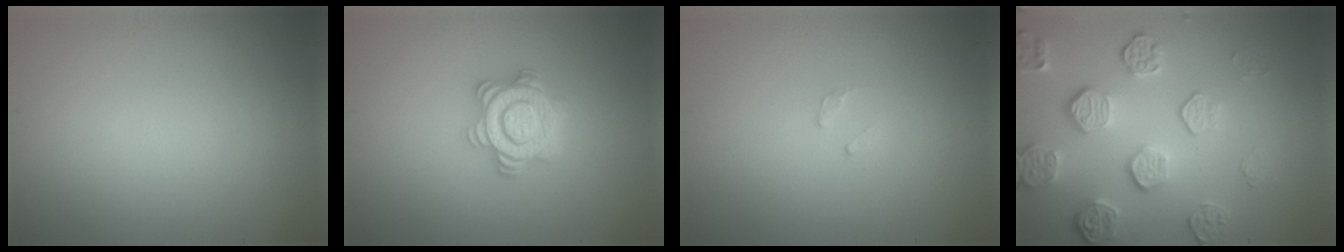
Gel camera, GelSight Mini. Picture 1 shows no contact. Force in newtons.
{"total": 3.7, "press": 3.6, "slide": 0.6}
{"total": 0.8, "press": 0.7, "slide": 0.1}
{"total": 5.4, "press": 4.1, "slide": 3.5}